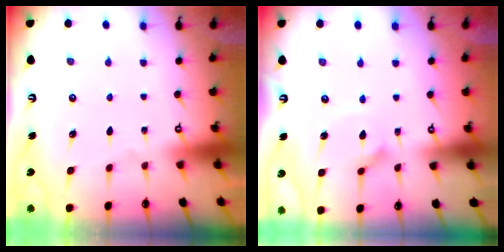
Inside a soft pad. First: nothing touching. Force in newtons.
{"total": 5.1, "press": 5.1, "slide": 0.4}